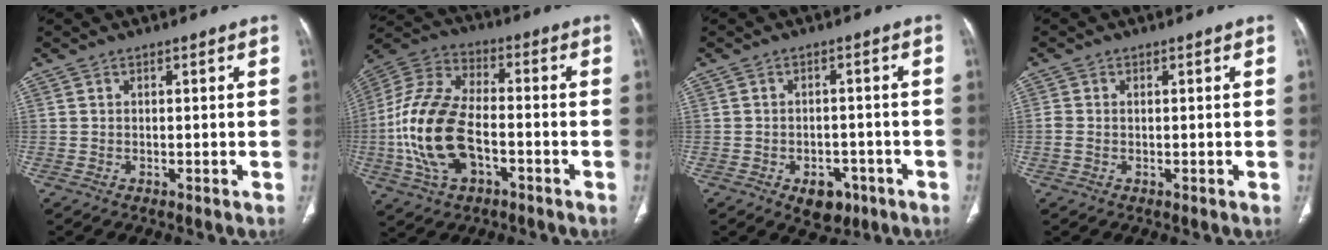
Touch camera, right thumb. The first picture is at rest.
{"total": 18.6, "force": [-4.3, 10.3, 14.8], "torque": [-0.315, 0.025, -0.078]}
{"total": 6.0, "force": [-3.1, 4.0, 3.2], "torque": [-0.022, 0.016, -0.036]}
{"total": 1.7, "force": [-0.1, 1.2, 1.2], "torque": [-0.041, 0.005, -0.002]}